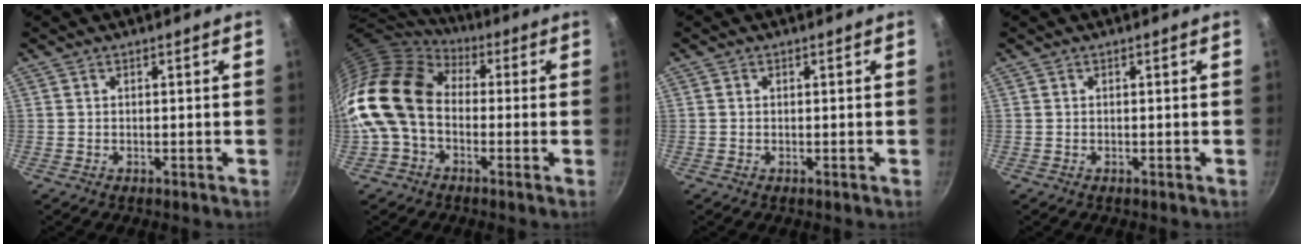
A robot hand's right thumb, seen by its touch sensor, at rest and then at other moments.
{"total": 17.4, "force": [-0.3, 12.4, 12.1], "torque": [-0.219, 0.036, -0.023]}
{"total": 0.0}
{"total": 0.0}